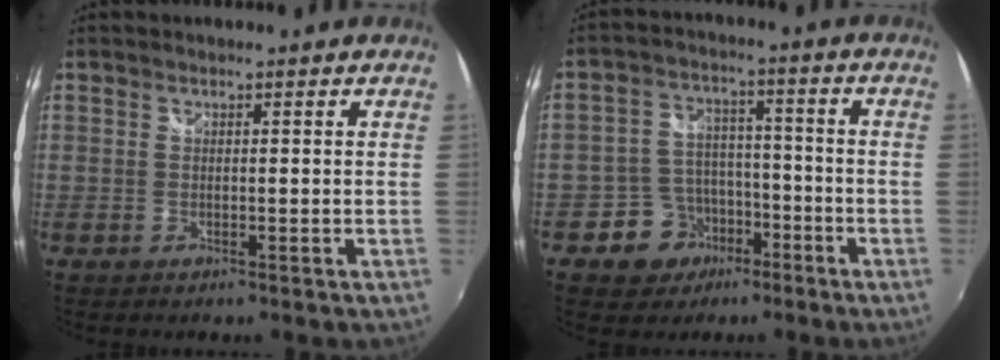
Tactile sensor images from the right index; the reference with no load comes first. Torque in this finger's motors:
{"motor_torque": [0.13, -0.15, 0.08, 0.00]}